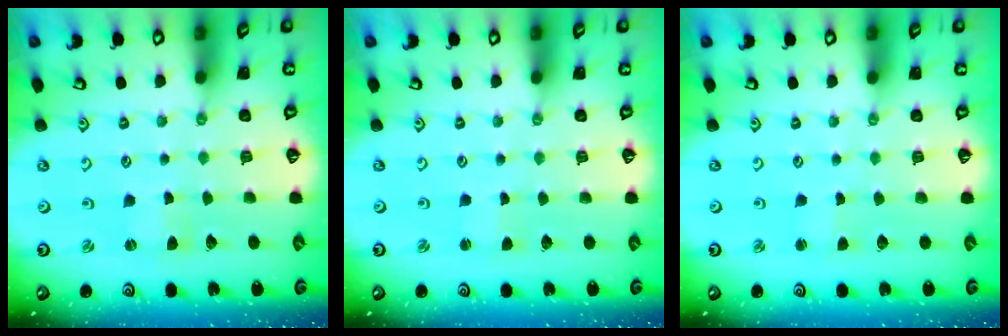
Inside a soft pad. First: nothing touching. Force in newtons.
{"total": 0.5, "press": 0.5, "slide": 0.0}
{"total": 1.6, "press": 1.6, "slide": 0.3}